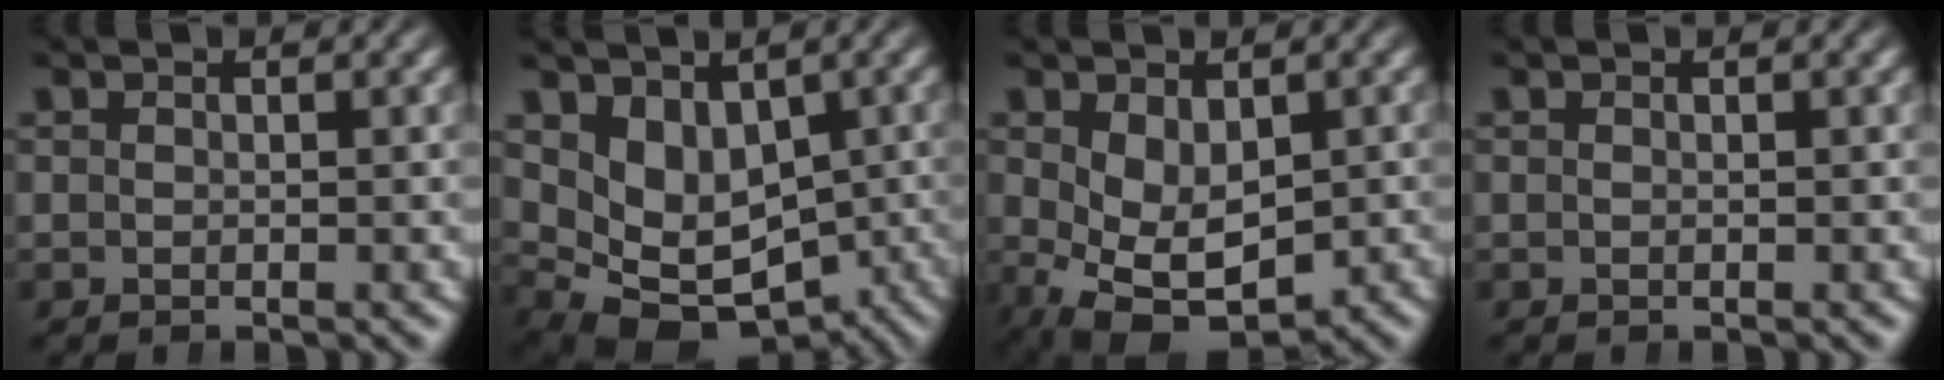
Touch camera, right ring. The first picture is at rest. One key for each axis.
{"total": 11.3, "fx": -3.3, "fy": 8.7, "fz": 6.4, "tx": -0.139, "ty": -0.058, "tz": -0.029}
{"total": 9.2, "fx": -3.4, "fy": 6.4, "fz": 5.7, "tx": -0.116, "ty": -0.062, "tz": -0.030}
{"total": 0.0}